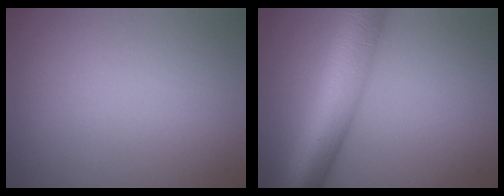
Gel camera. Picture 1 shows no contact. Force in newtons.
{"total": 9.1, "press": 9.1, "slide": 0.3}